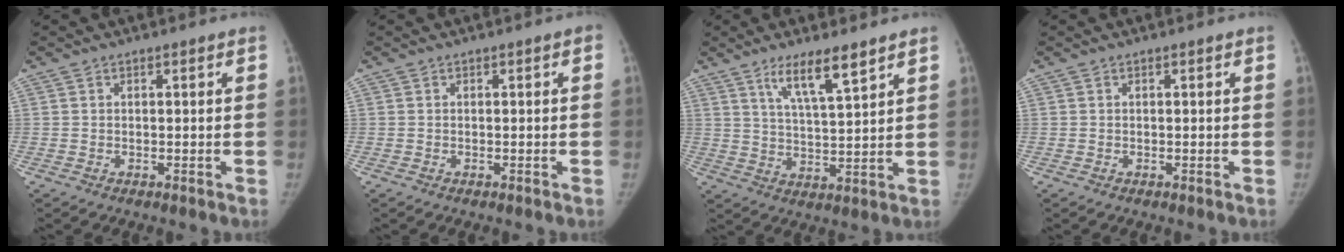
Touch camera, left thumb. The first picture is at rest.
{"total": 0.5, "force": [0.0, 0.2, 0.5], "torque": [-0.003, 0.003, 0.001]}
{"total": 8.4, "force": [5.6, 1.3, 6.1], "torque": [-0.101, -0.035, 0.107]}
{"total": 0.0}